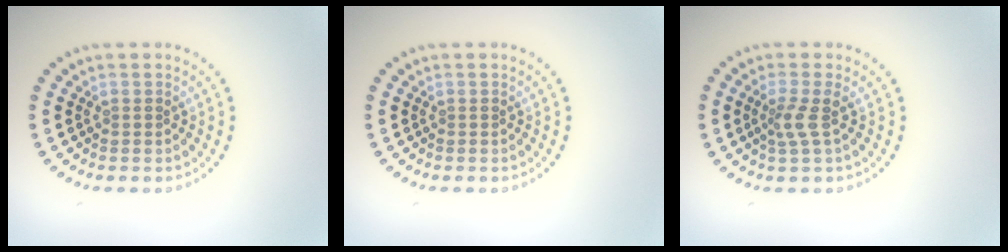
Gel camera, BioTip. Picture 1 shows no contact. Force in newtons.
{"total": 0.0}
{"total": 2.0, "press": 1.4, "slide": 1.4}